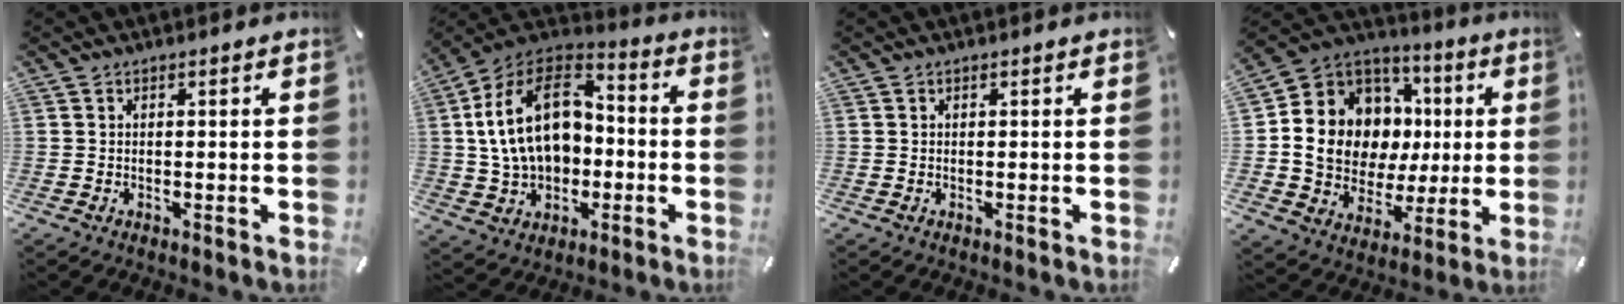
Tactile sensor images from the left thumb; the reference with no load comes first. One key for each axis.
{"total": 20.5, "fx": 1.1, "fy": 15.2, "fz": 13.7, "tx": -0.267, "ty": 0.016, "tz": 0.022}
{"total": 0.0}
{"total": 13.5, "fx": 0.7, "fy": 12.1, "fz": 6.1, "tx": -0.116, "ty": -0.023, "tz": 0.025}